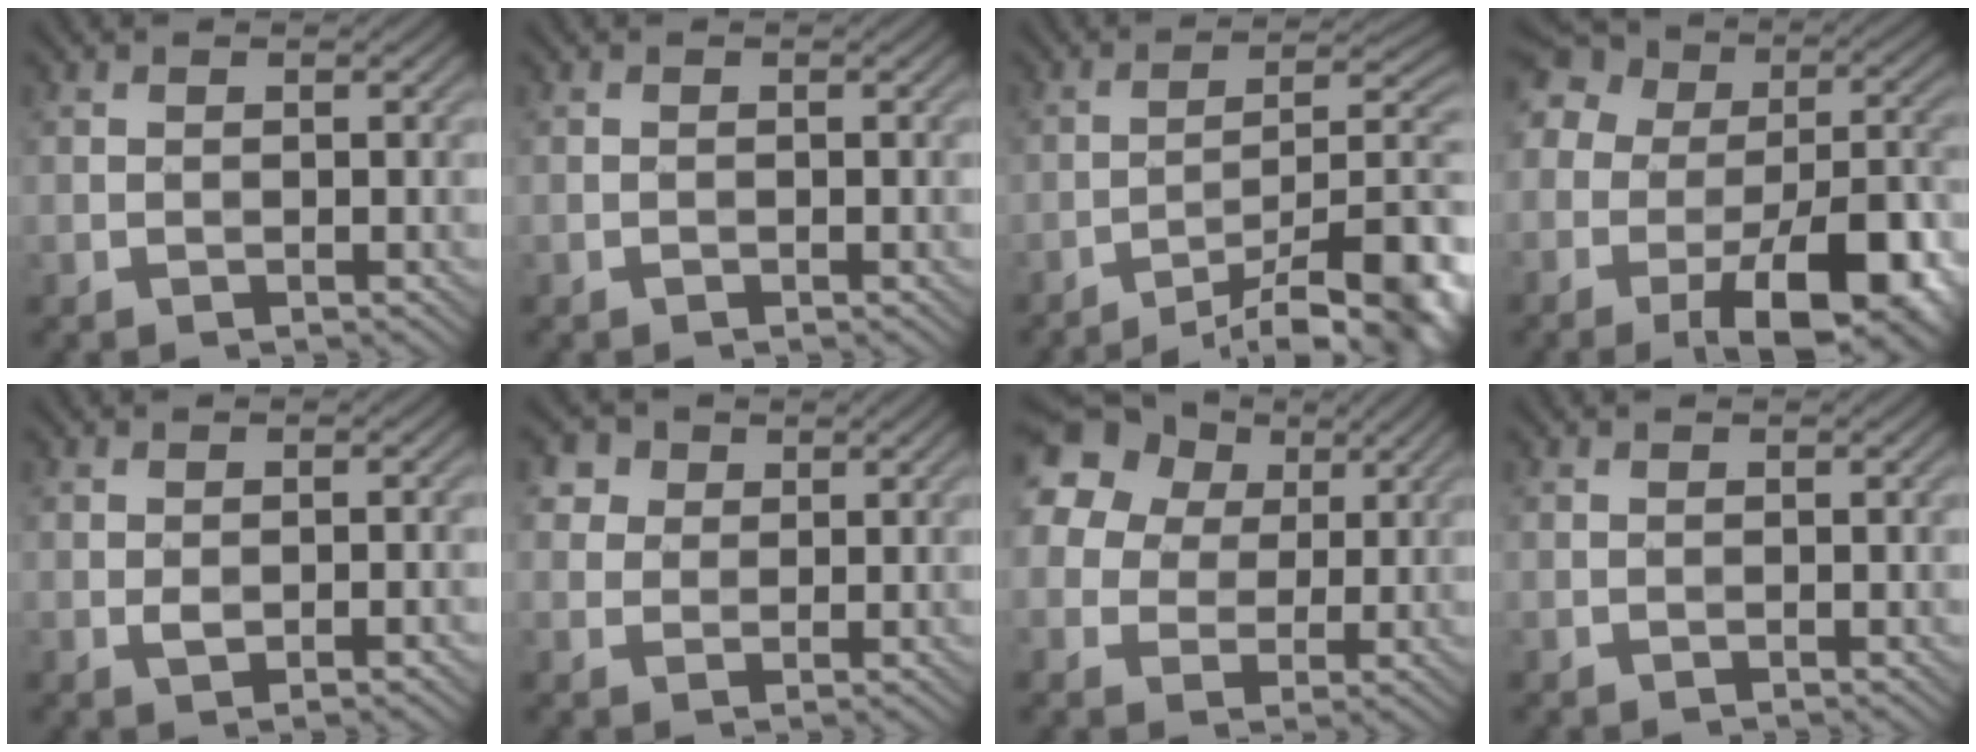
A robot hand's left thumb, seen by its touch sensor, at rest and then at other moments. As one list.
[{"total": 0.0}, {"total": 14.3, "force": [-9.3, 3.6, 10.3], "torque": [-0.143, 0.011, -0.139]}, {"total": 17.6, "force": [-7.5, 11.0, 11.5], "torque": [-0.171, -0.010, -0.115]}, {"total": 2.5, "force": [-0.9, 1.1, 2.1], "torque": [-0.038, -0.002, -0.016]}, {"total": 4.4, "force": [2.4, 3.3, 1.6], "torque": [-0.054, -0.002, 0.051]}, {"total": 18.0, "force": [7.7, 14.1, 8.1], "torque": [-0.228, 0.042, 0.130]}, {"total": 0.0}]